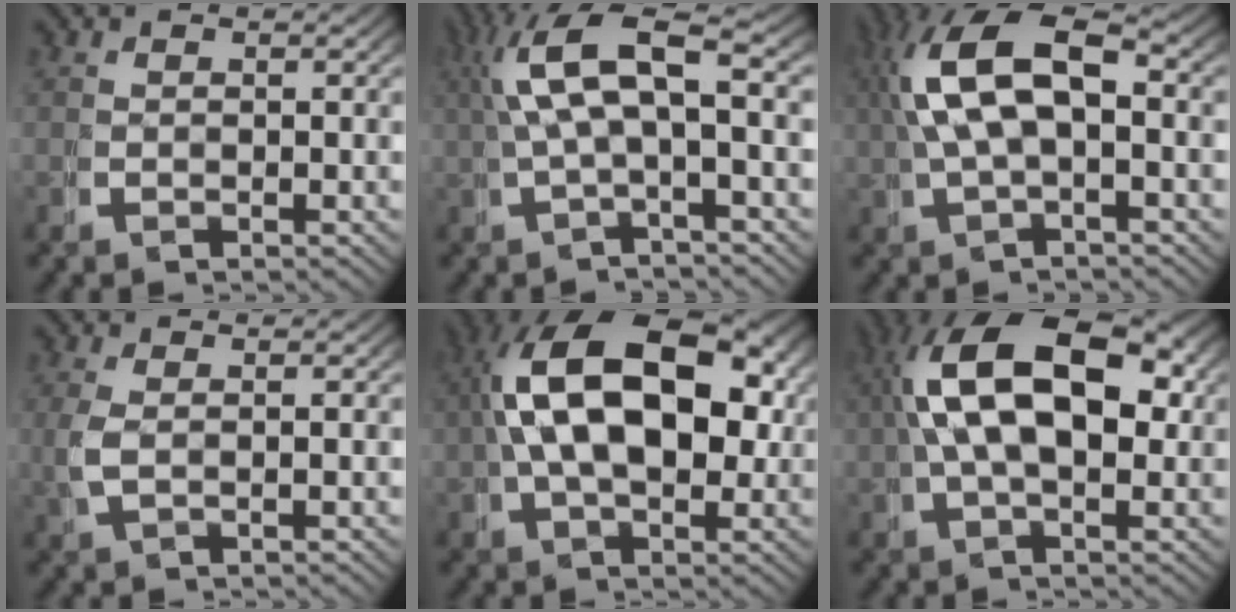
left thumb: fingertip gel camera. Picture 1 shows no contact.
{"total": 7.5, "force": [1.1, 3.0, 6.8], "torque": [-0.124, 0.000, 0.018]}
{"total": 8.9, "force": [1.3, 4.7, 7.5], "torque": [-0.150, -0.002, 0.021]}
{"total": 1.8, "force": [0.2, 0.9, 1.6], "torque": [-0.050, -0.011, 0.014]}
{"total": 14.5, "force": [1.6, 8.8, 11.4], "torque": [-0.200, -0.022, 0.031]}
{"total": 12.0, "force": [1.9, 7.0, 9.6], "torque": [-0.168, -0.010, 0.026]}